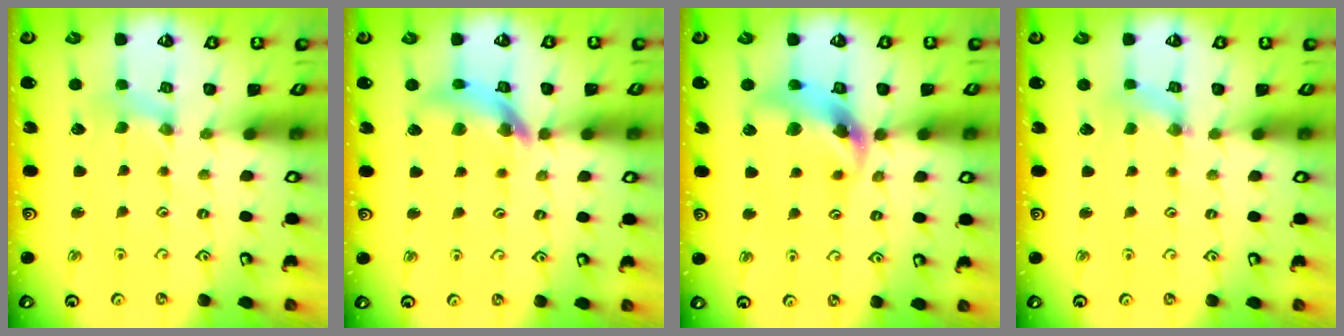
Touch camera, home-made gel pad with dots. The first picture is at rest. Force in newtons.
{"total": 12.7, "press": 12.6, "slide": 1.6}
{"total": 11.7, "press": 11.6, "slide": 1.5}
{"total": 1.0, "press": 1.0, "slide": 0.2}